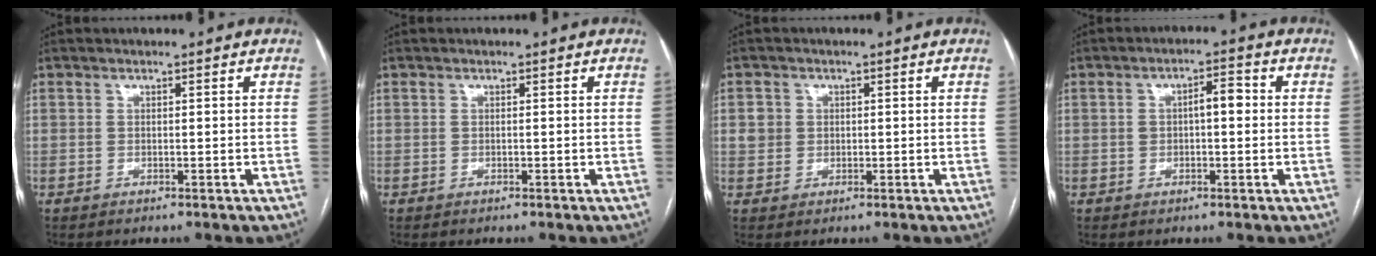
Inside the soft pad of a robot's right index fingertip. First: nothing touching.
{"total": 0.0}
{"total": 2.7, "force": [0.6, 2.6, 0.5], "torque": [-0.007, 0.011, 0.017]}
{"total": 4.1, "force": [0.5, 1.6, 3.7], "torque": [-0.066, 0.025, 0.012]}